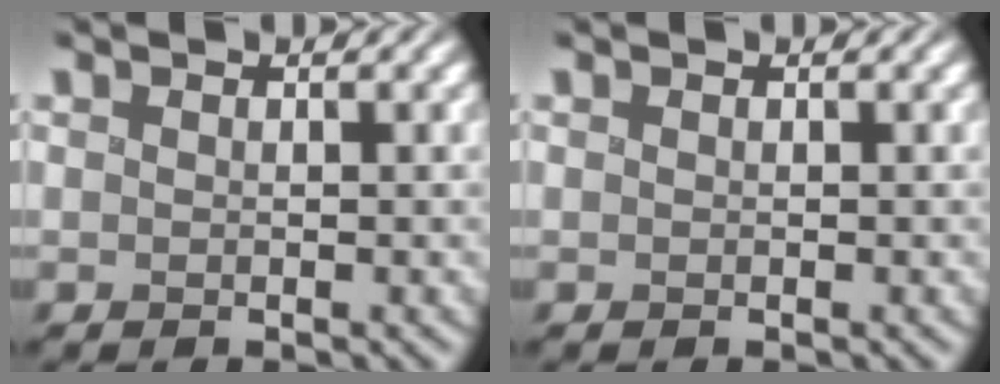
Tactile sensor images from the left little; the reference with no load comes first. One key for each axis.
{"total": 0.0}